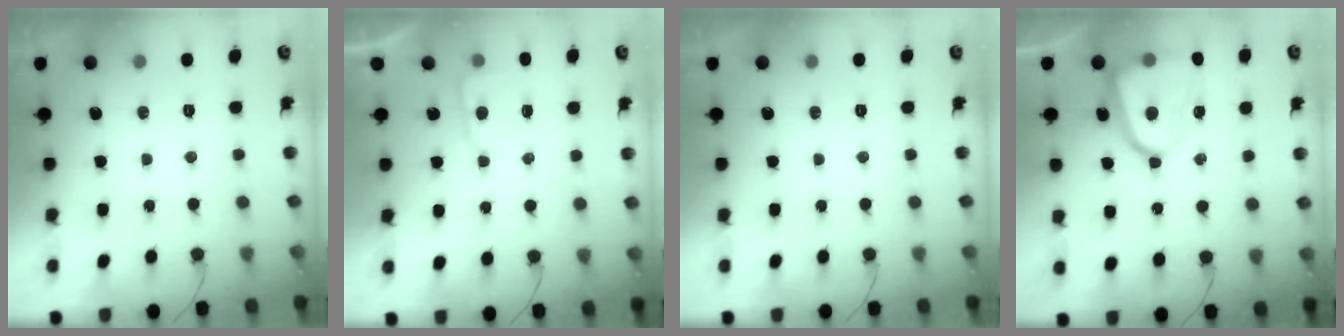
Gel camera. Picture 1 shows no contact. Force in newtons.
{"total": 2.8, "press": 2.8, "slide": 0.4}
{"total": 0.0}
{"total": 14.7, "press": 14.7, "slide": 1.2}